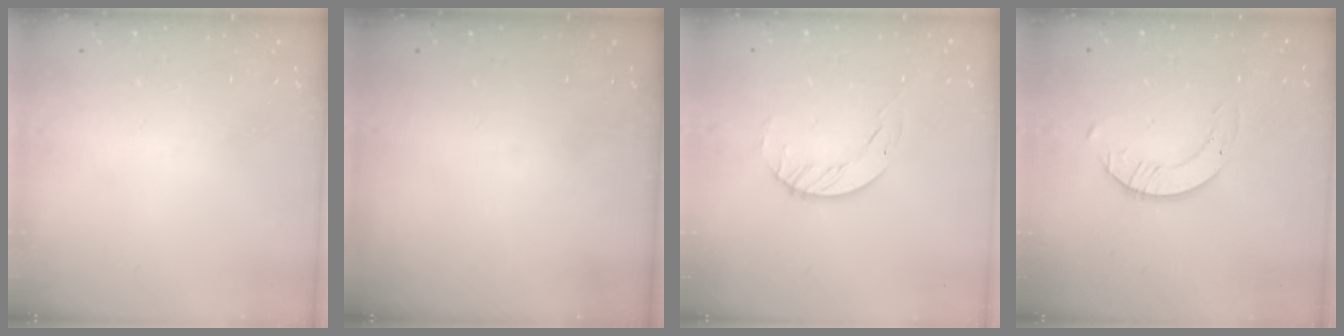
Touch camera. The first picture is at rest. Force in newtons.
{"total": 0.0}
{"total": 3.5, "press": 3.5, "slide": 0.4}
{"total": 2.0, "press": 2.0, "slide": 0.2}